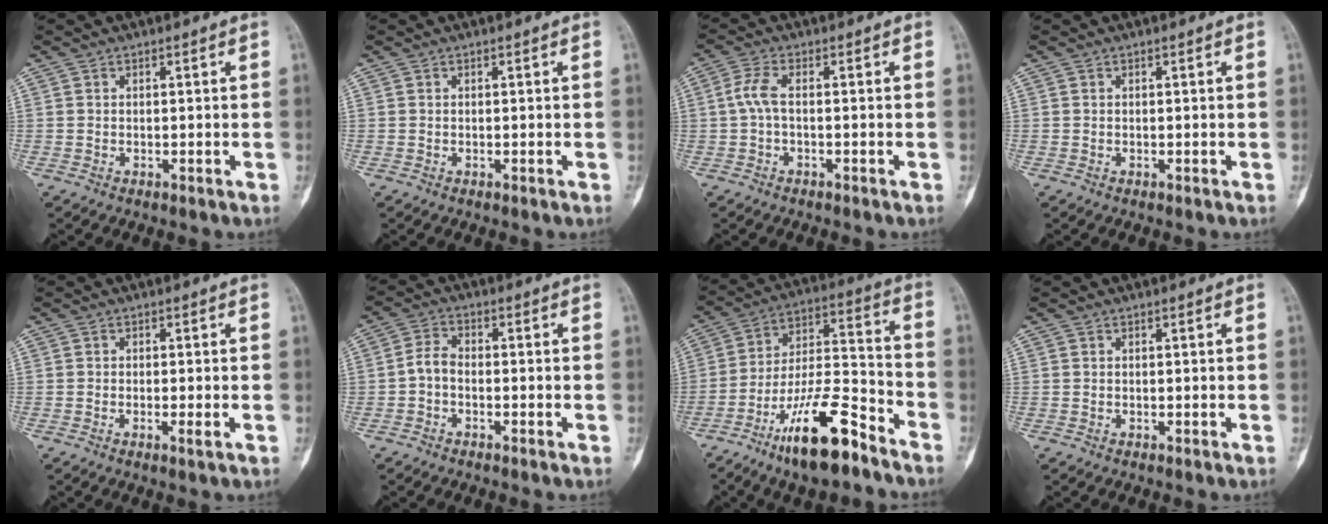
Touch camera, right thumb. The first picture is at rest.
{"total": 0.0}
{"total": 3.5, "force": [-0.5, 1.1, 3.3], "torque": [-0.083, 0.010, -0.014]}
{"total": 0.0}
{"total": 1.4, "force": [-0.5, 0.0, 1.3], "torque": [-0.026, -0.005, -0.011]}
{"total": 3.3, "force": [-1.2, 1.9, 2.4], "torque": [-0.049, 0.019, -0.032]}
{"total": 17.2, "force": [-11.3, 4.8, 12.0], "torque": [-0.211, 0.081, -0.202]}
{"total": 0.0}